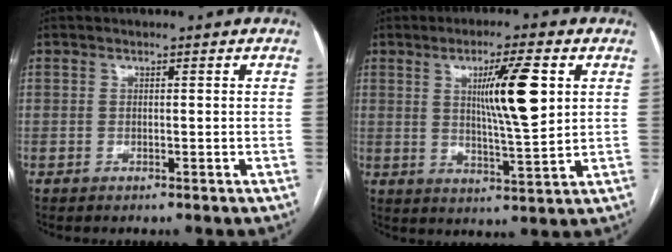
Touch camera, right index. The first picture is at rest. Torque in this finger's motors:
{"motor_torque": [0.68, 0.43, 0.29, 0.09]}